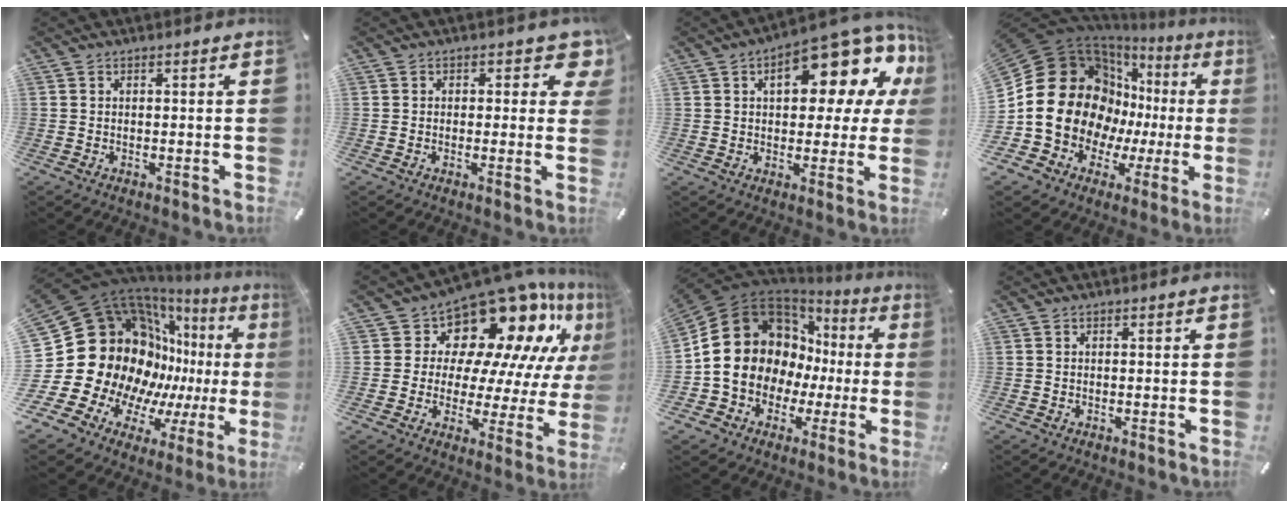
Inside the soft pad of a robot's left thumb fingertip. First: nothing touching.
{"total": 4.8, "force": [2.0, 3.0, 3.3], "torque": [-0.021, -0.009, 0.026]}
{"total": 16.5, "force": [8.3, 7.5, 12.0], "torque": [-0.152, -0.055, 0.131]}
{"total": 24.2, "force": [3.7, 19.6, 13.7], "torque": [-0.254, -0.042, 0.101]}
{"total": 29.5, "force": [2.1, 22.7, 18.8], "torque": [-0.314, -0.107, 0.116]}
{"total": 14.9, "force": [11.7, 7.2, 5.8], "torque": [-0.083, -0.130, 0.192]}
{"total": 17.9, "force": [1.2, 15.6, 8.8], "torque": [-0.175, -0.014, 0.037]}
{"total": 0.0}